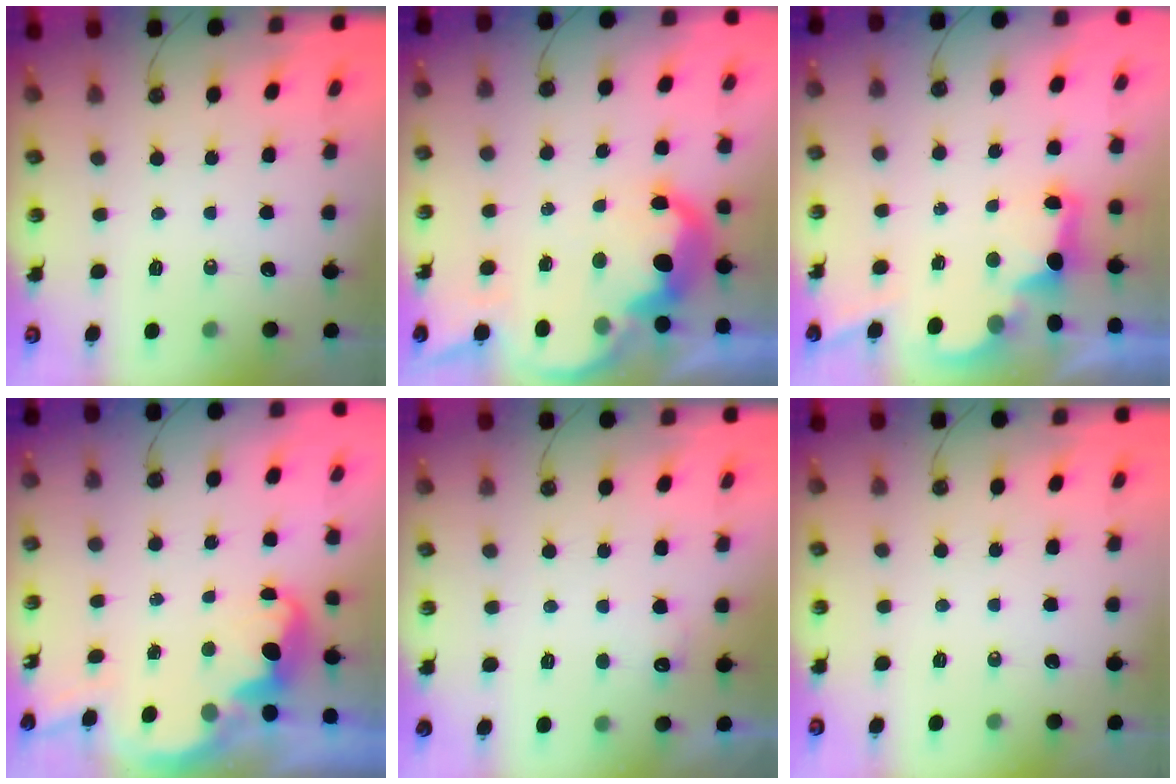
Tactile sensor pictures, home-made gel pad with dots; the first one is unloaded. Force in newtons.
{"total": 13.3, "press": 13.2, "slide": 0.9}
{"total": 2.9, "press": 2.7, "slide": 0.9}
{"total": 4.2, "press": 4.1, "slide": 0.5}
{"total": 7.1, "press": 7.0, "slide": 1.3}
{"total": 0.0}